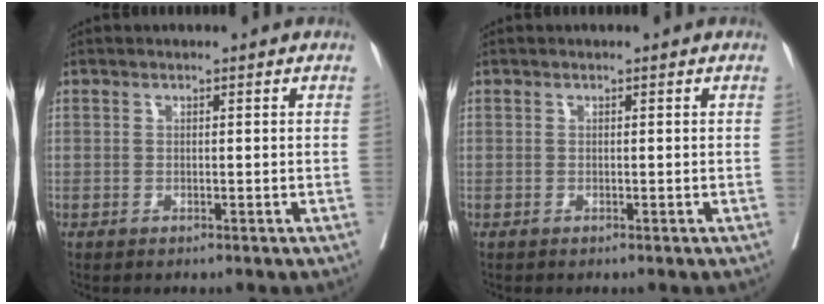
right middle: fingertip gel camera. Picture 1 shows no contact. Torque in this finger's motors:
{"motor_torque": [-0.29, 0.02, -0.03, -0.01]}